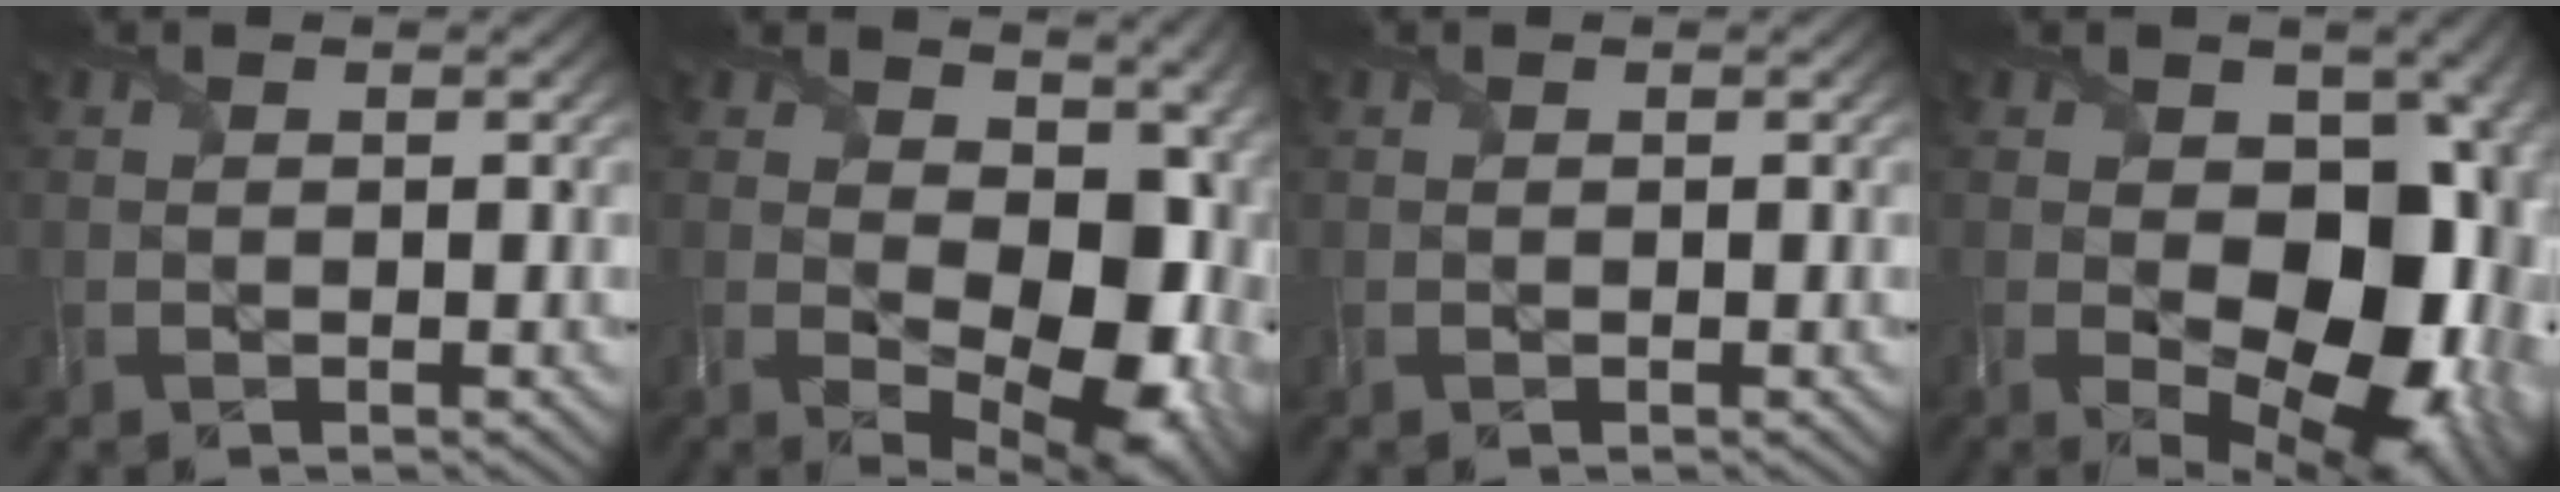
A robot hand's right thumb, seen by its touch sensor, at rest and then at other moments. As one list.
[{"total": 13.5, "force": [0.6, 8.4, 10.5], "torque": [-0.156, -0.029, 0.029]}, {"total": 0.0}, {"total": 17.4, "force": [-1.7, 11.6, 12.9], "torque": [-0.143, -0.037, 0.002]}]